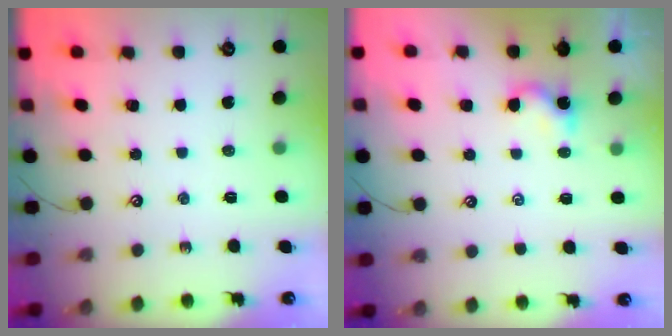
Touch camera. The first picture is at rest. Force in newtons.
{"total": 0.0}